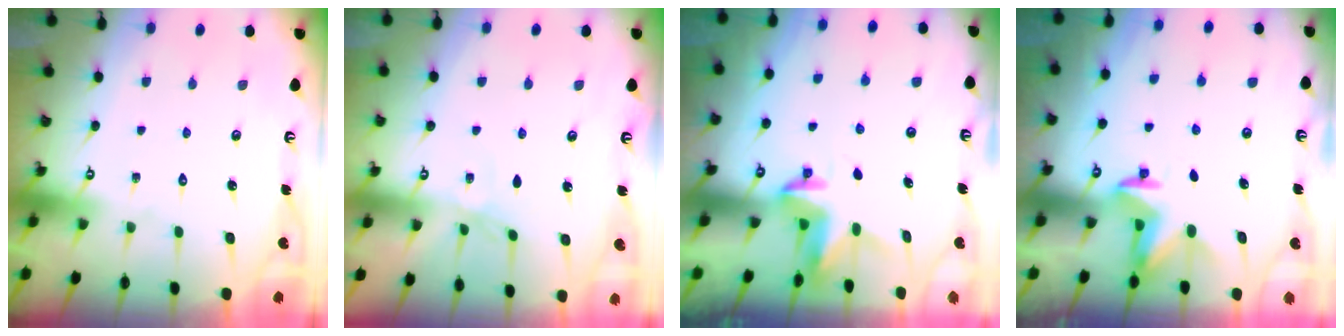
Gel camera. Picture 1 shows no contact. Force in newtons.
{"total": 2.5, "press": 2.4, "slide": 0.5}
{"total": 3.9, "press": 3.8, "slide": 0.4}
{"total": 5.3, "press": 5.3, "slide": 0.4}